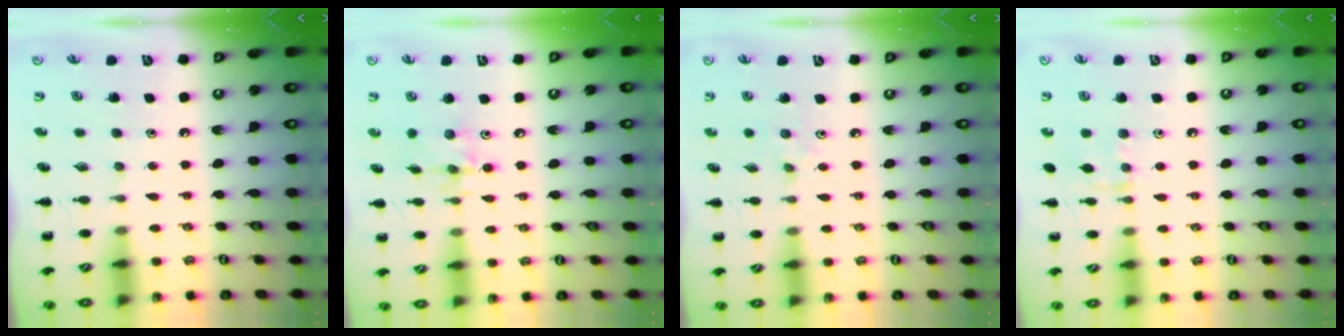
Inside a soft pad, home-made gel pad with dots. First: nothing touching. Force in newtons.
{"total": 6.6, "press": 6.6, "slide": 0.5}
{"total": 2.7, "press": 2.5, "slide": 0.9}
{"total": 6.3, "press": 6.2, "slide": 0.9}